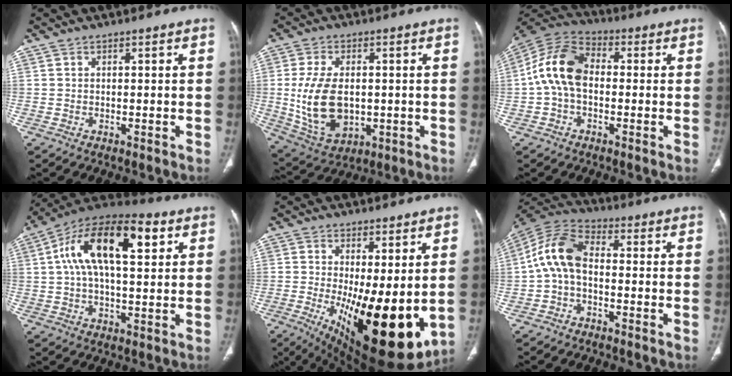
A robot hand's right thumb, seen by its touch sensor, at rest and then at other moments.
{"total": 14.3, "force": [-0.4, 8.8, 11.2], "torque": [-0.211, -0.007, 0.015]}
{"total": 11.9, "force": [-0.3, 7.9, 9.0], "torque": [-0.169, 0.032, -0.017]}
{"total": 18.3, "force": [5.2, 8.3, 15.5], "torque": [-0.255, 0.026, 0.076]}
{"total": 19.8, "force": [-2.3, 7.2, 18.3], "torque": [-0.254, -0.041, -0.006]}
{"total": 9.8, "force": [-0.8, 5.8, 7.9], "torque": [-0.157, 0.031, -0.028]}